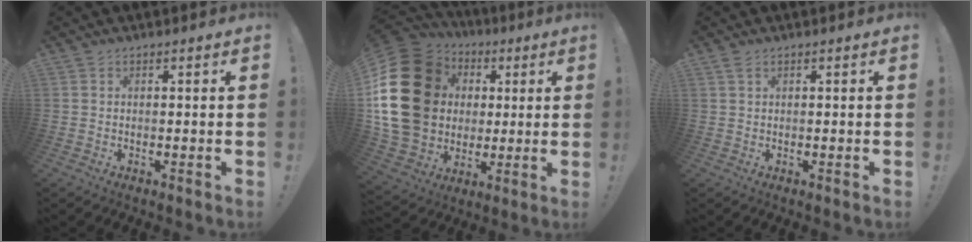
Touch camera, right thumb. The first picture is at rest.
{"total": 26.4, "force": [2.9, 21.2, 15.5], "torque": [-0.288, 0.001, 0.089]}
{"total": 1.1, "force": [0.7, 0.5, 0.8], "torque": [-0.019, 0.003, 0.013]}